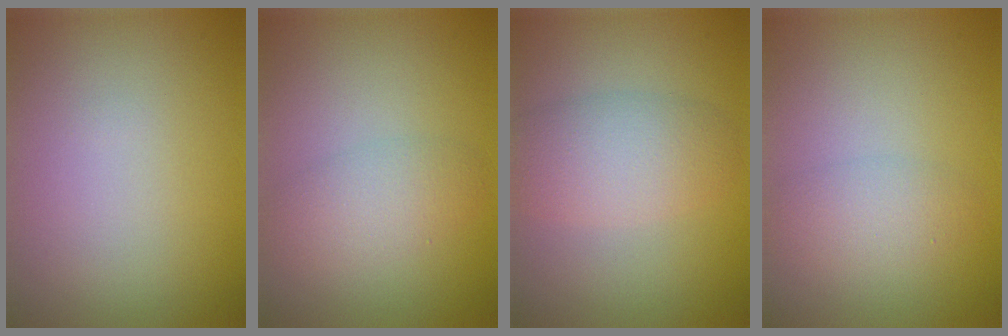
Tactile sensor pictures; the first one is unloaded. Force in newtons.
{"total": 2.8, "press": 2.8, "slide": 0.1}
{"total": 2.7, "press": 2.7, "slide": 0.3}
{"total": 2.2, "press": 2.1, "slide": 0.2}